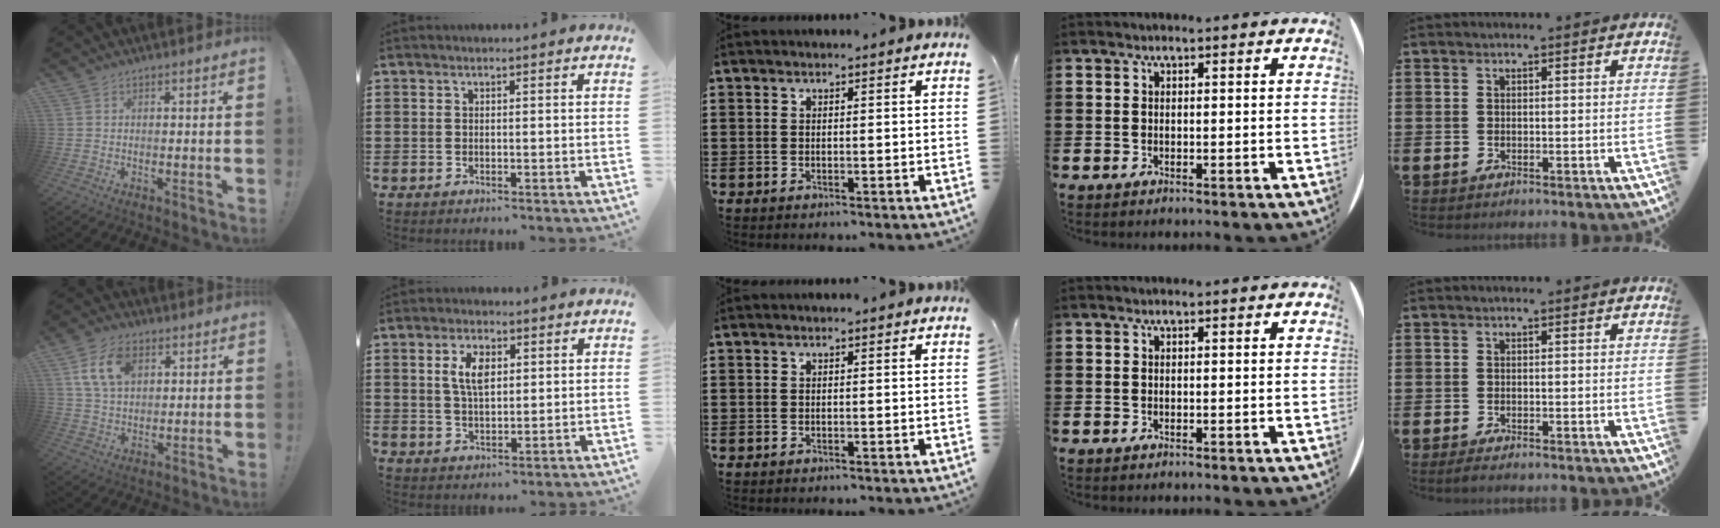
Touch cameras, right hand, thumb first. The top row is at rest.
{"thumb": {"total": 11.3, "force": [4.2, 7.3, 7.5], "torque": [-0.142, 0.001, 0.080]}, "index": {"total": 5.0, "force": [1.7, 2.3, 4.1], "torque": [-0.079, 0.009, 0.027]}, "little": {"total": 0.8, "force": [-0.5, 0.1, 0.6], "torque": [-0.011, -0.002, -0.010]}}